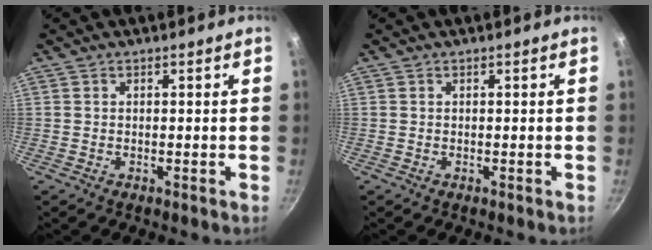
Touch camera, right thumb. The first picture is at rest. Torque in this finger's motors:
{"motor_torque": [0.00, 0.00, -0.07, 0.06, 0.00]}